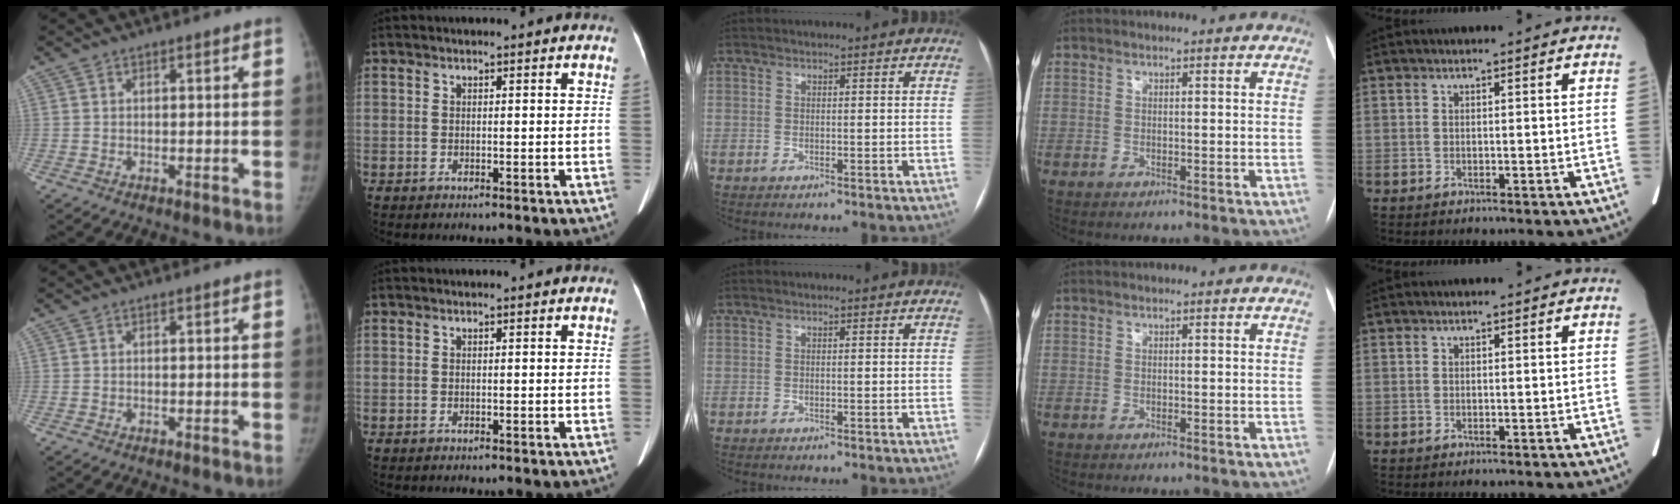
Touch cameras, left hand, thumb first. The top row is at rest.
{}